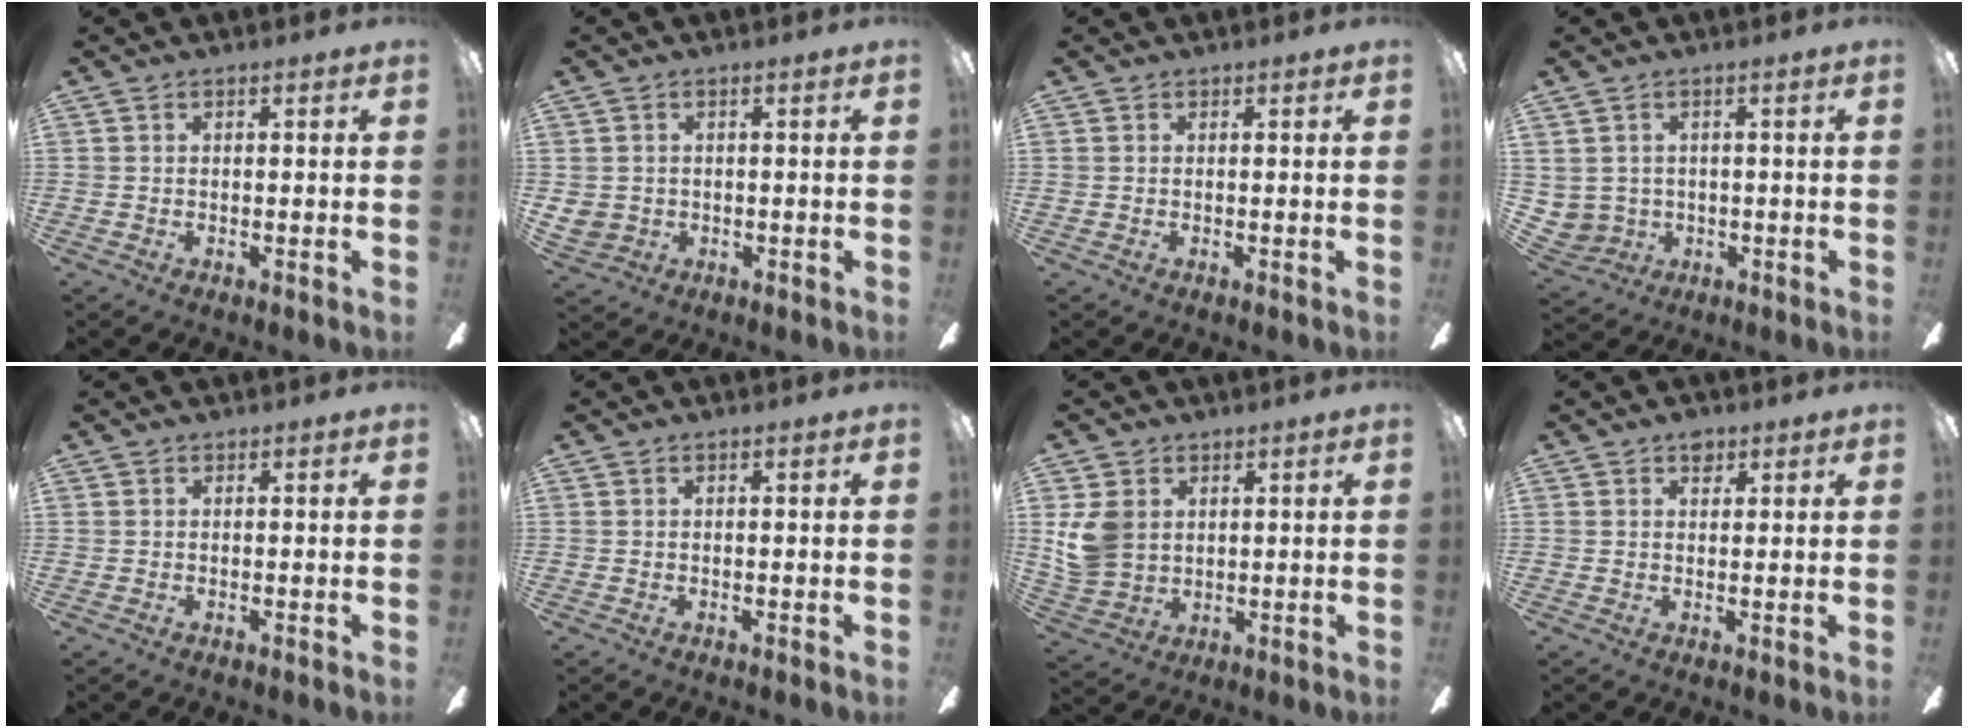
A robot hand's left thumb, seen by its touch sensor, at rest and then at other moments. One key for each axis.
{"total": 2.6, "fx": 0.3, "fy": 2.6, "fz": 0.5, "tx": -0.013, "ty": 0.004, "tz": 0.007}
{"total": 0.0}
{"total": 3.6, "fx": 1.1, "fy": 3.4, "fz": -0.1, "tx": -0.022, "ty": -0.004, "tz": 0.021}
{"total": 0.0}
{"total": 0.0}
{"total": 6.0, "fx": 1.5, "fy": 4.8, "fz": 3.2, "tx": -0.073, "ty": 0.005, "tz": 0.029}
{"total": 2.9, "fx": 1.8, "fy": 1.8, "fz": 1.2, "tx": -0.003, "ty": -0.006, "tz": 0.029}